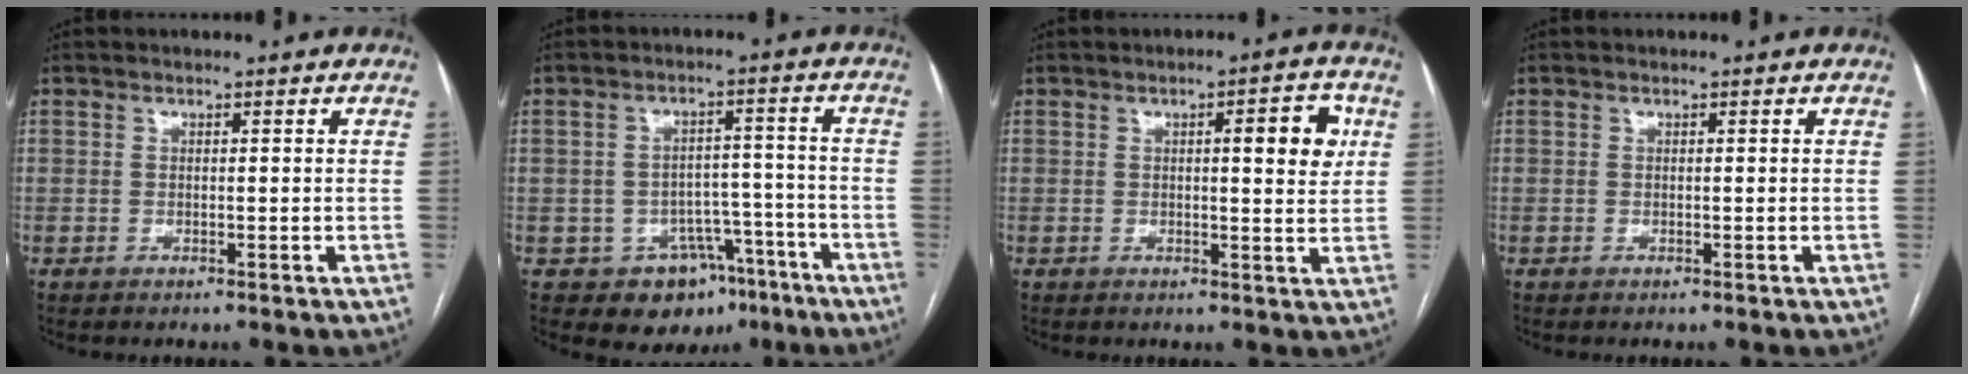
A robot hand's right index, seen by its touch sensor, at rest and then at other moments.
{"total": 8.7, "force": [-5.1, 6.5, 2.8], "torque": [-0.019, 0.032, -0.062]}
{"total": 6.0, "force": [1.7, 1.2, 5.7], "torque": [-0.074, 0.006, 0.018]}
{"total": 0.0}